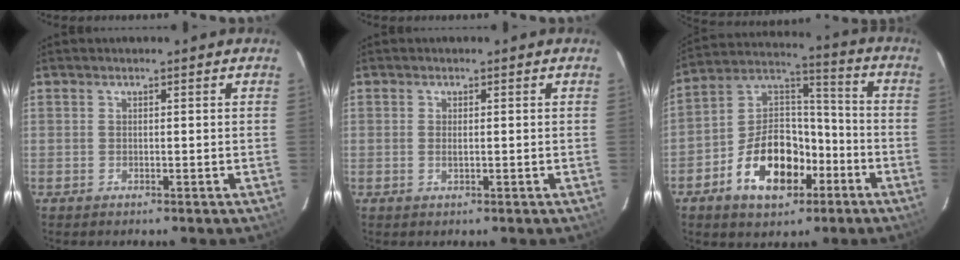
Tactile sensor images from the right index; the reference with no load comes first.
{"total": 1.0, "force": [-0.1, 0.4, 0.9], "torque": [-0.019, 0.000, -0.001]}
{"total": 16.0, "force": [-7.4, 9.5, 10.5], "torque": [-0.204, 0.036, -0.117]}